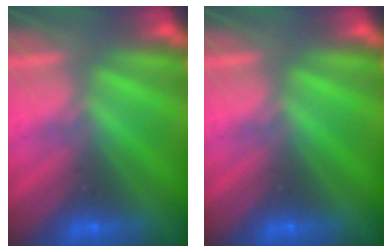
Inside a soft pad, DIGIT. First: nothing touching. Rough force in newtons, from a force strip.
{"total": 0.0}